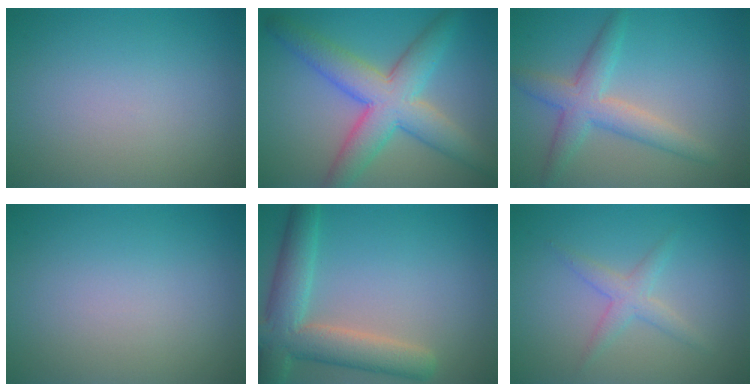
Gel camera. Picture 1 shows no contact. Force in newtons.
{"total": 7.7, "press": 7.7, "slide": 0.2}
{"total": 4.0, "press": 4.0, "slide": 0.1}
{"total": 0.0}
{"total": 6.5, "press": 6.4, "slide": 0.8}
{"total": 2.0, "press": 2.0, "slide": 0.0}